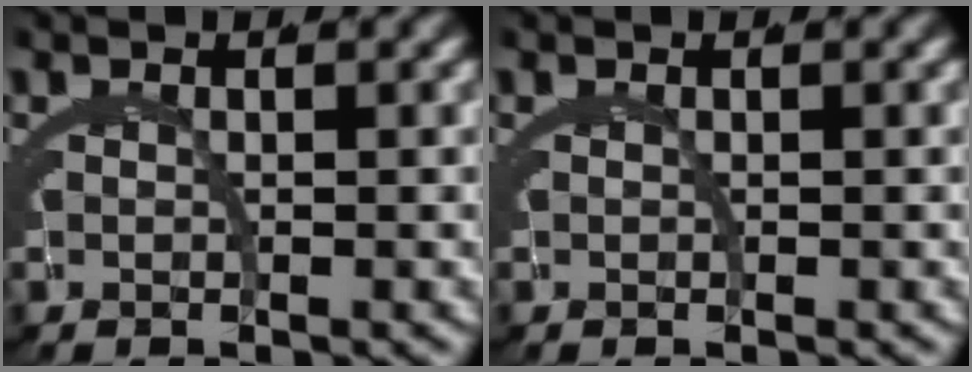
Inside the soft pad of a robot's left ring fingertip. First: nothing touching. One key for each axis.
{"total": 0.0}